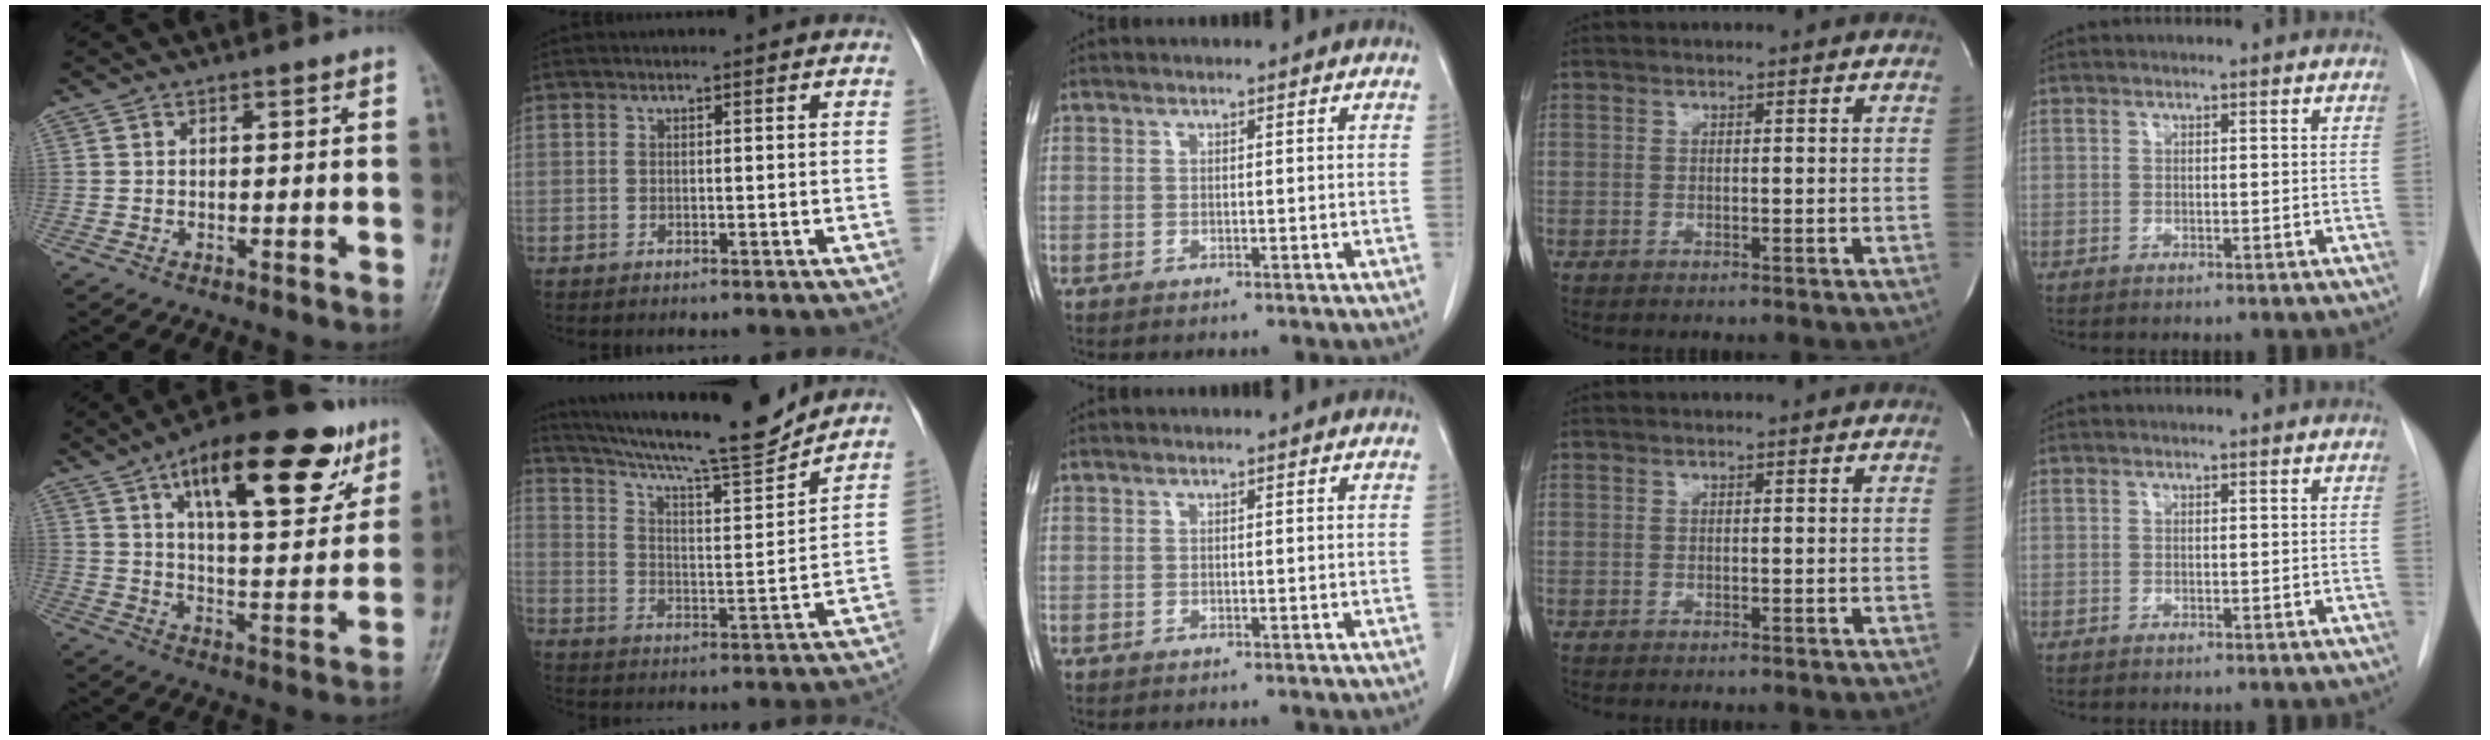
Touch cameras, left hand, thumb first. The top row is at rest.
{"thumb": {"total": 22.8, "force": [11.9, 8.8, 17.3], "torque": [-0.223, -0.027, 0.182]}, "index": {"total": 18.1, "force": [16.3, 0.6, 7.8], "torque": [-0.138, -0.002, 0.253]}}